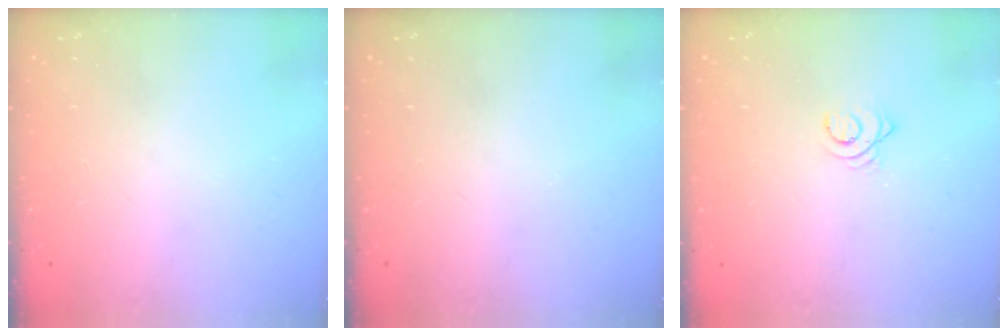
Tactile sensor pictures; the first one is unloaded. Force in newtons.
{"total": 0.0}
{"total": 2.3, "press": 2.3, "slide": 0.3}